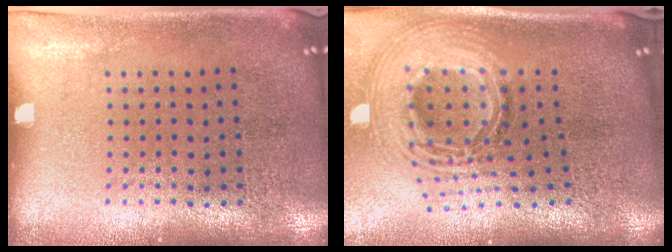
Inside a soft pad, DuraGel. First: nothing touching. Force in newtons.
{"total": 2.9, "press": 2.1, "slide": 2.1}